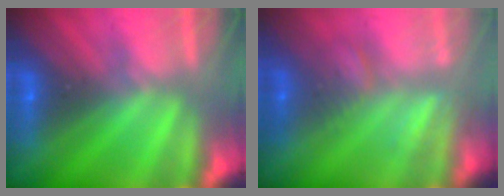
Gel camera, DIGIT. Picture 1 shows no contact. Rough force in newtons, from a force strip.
{"total": 2.8}